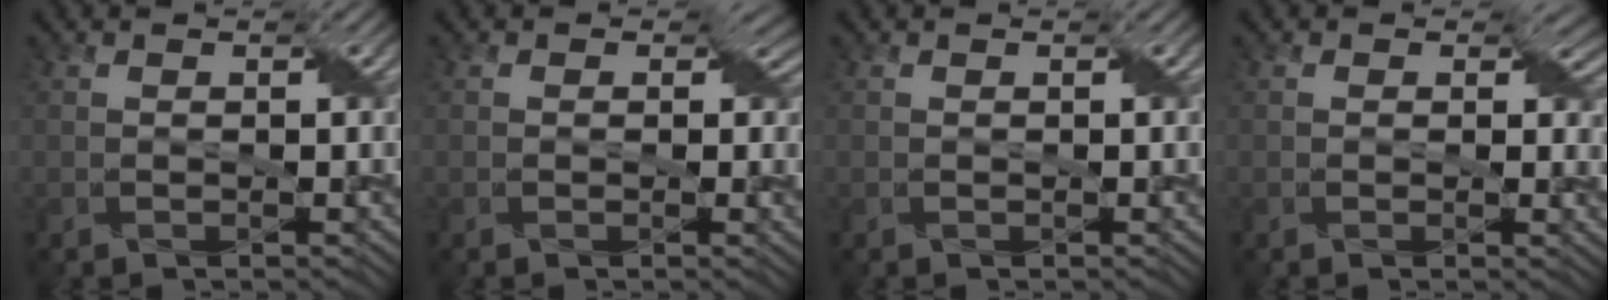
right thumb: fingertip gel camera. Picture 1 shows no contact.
{"total": 2.9, "force": [0.4, 2.2, 1.9], "torque": [-0.022, -0.008, 0.004]}
{"total": 0.0}
{"total": 3.4, "force": [0.7, 2.3, 2.4], "torque": [-0.030, -0.008, 0.010]}